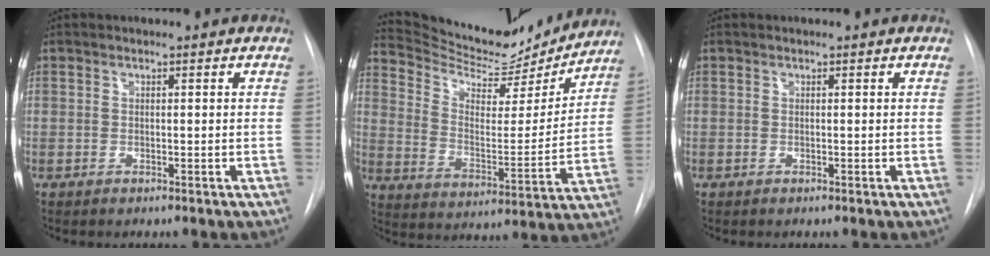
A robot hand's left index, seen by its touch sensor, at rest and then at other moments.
{"total": 18.2, "force": [17.5, 3.4, 3.8], "torque": [-0.068, -0.027, 0.264]}
{"total": 0.0}